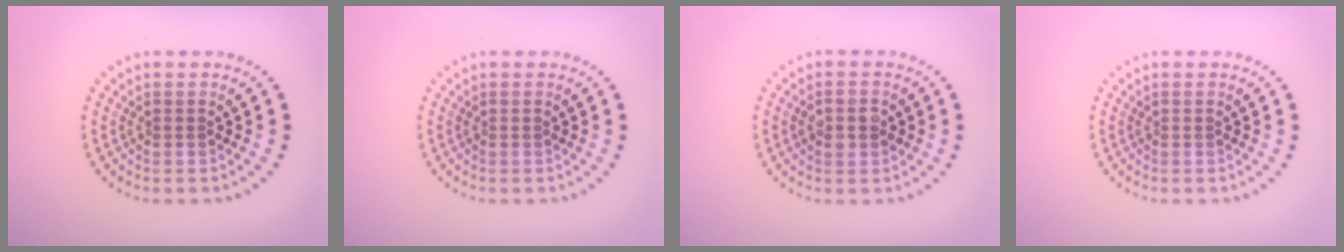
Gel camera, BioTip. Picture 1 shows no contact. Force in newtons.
{"total": 0.0}
{"total": 2.5, "press": 2.5, "slide": 0.1}
{"total": 0.0}